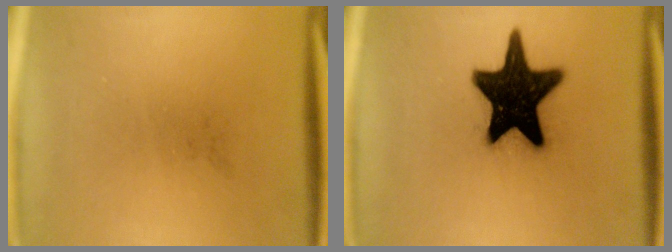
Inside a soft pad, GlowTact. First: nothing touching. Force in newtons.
{"total": 19.9}